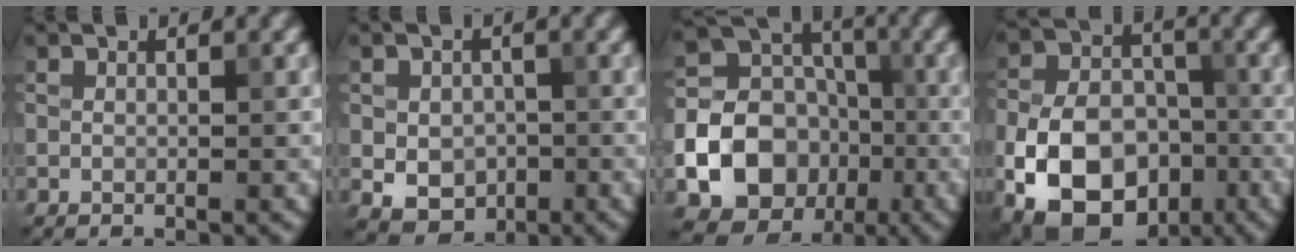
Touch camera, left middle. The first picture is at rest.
{"total": 4.3, "force": [-0.9, 3.3, 2.6], "torque": [-0.047, -0.010, -0.011]}
{"total": 18.2, "force": [-5.6, 16.3, 5.9], "torque": [-0.146, -0.048, -0.106]}
{"total": 12.4, "force": [-4.8, 8.6, 7.6], "torque": [-0.115, -0.019, -0.091]}